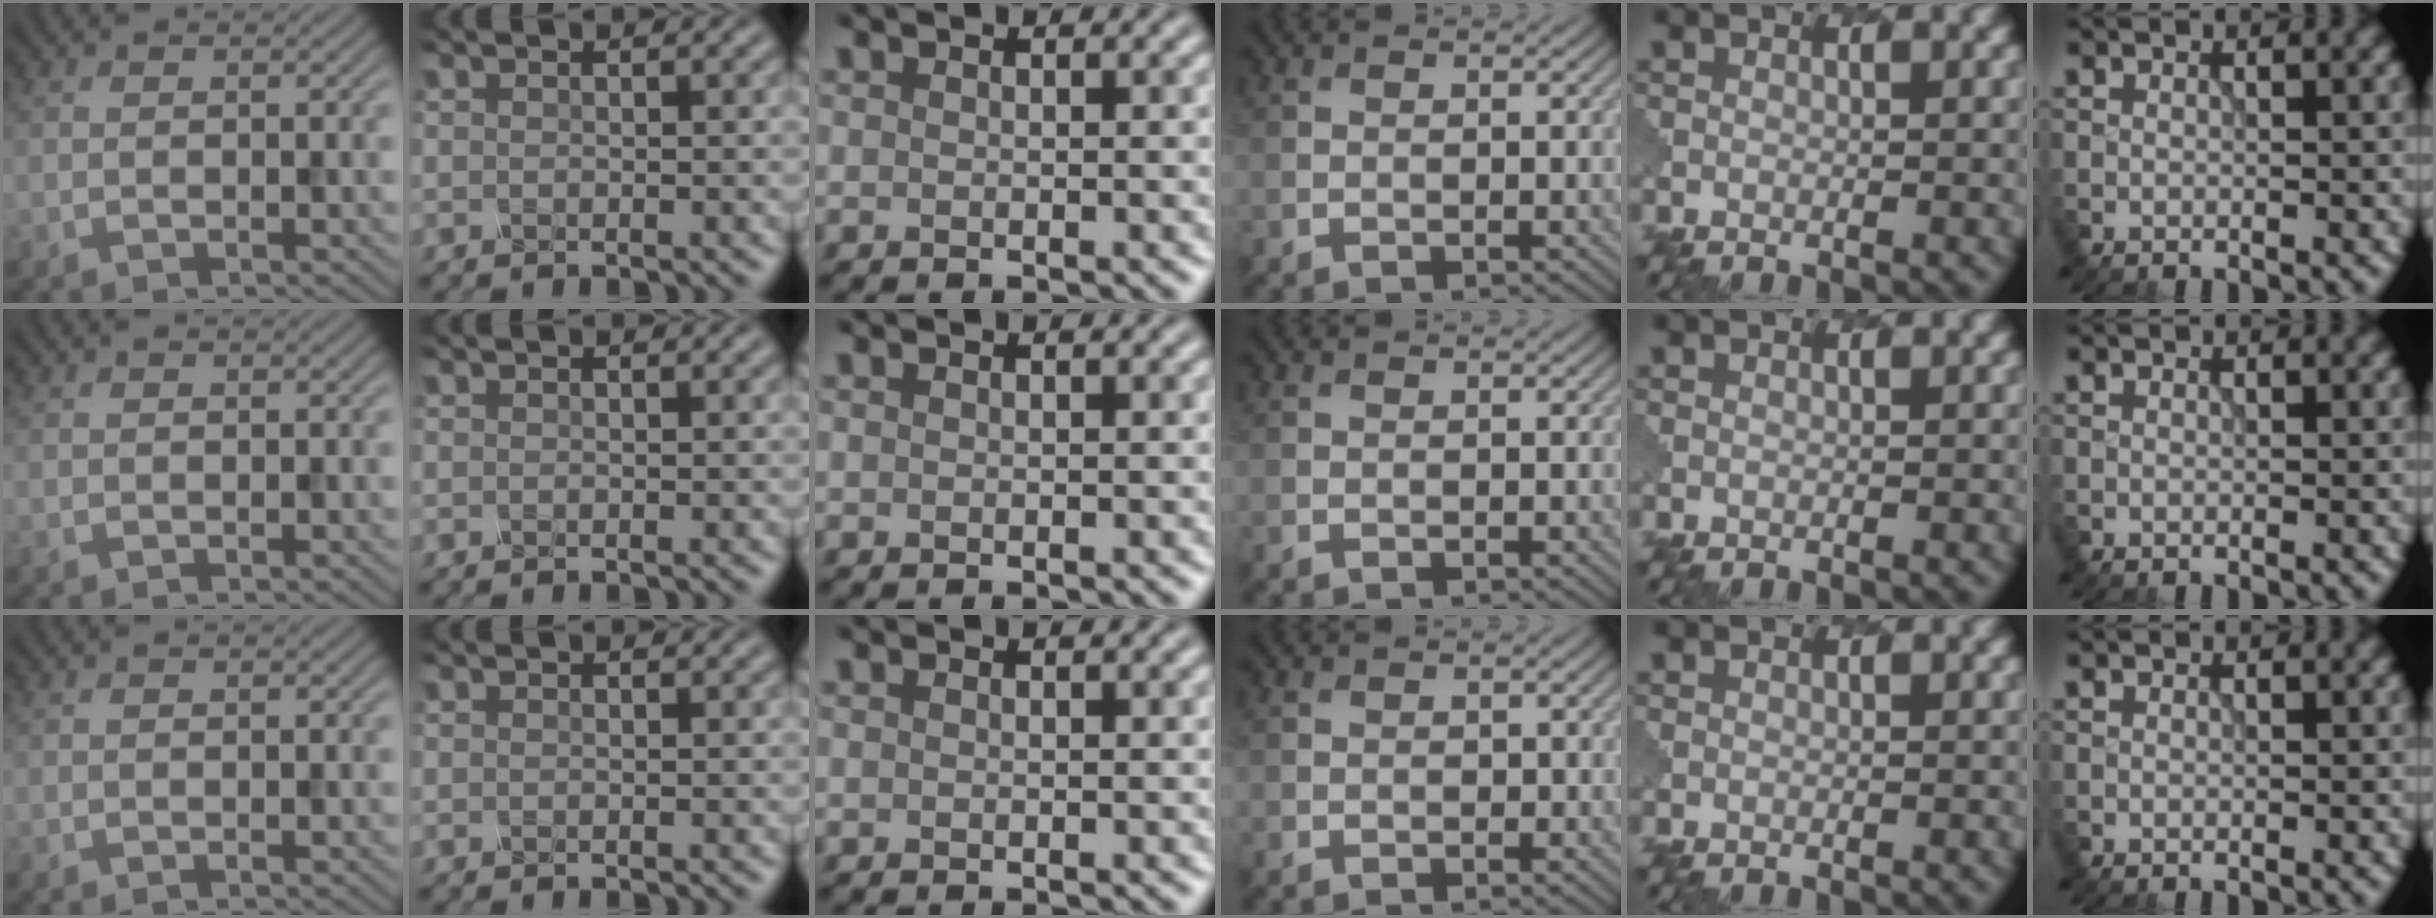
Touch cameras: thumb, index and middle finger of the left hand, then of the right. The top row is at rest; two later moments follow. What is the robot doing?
{"motion": "dispense", "object": "spray bottle"}